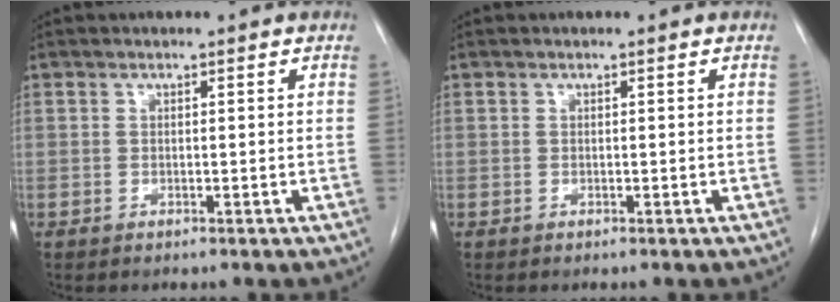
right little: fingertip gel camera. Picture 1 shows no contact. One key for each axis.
{"total": 0.0}